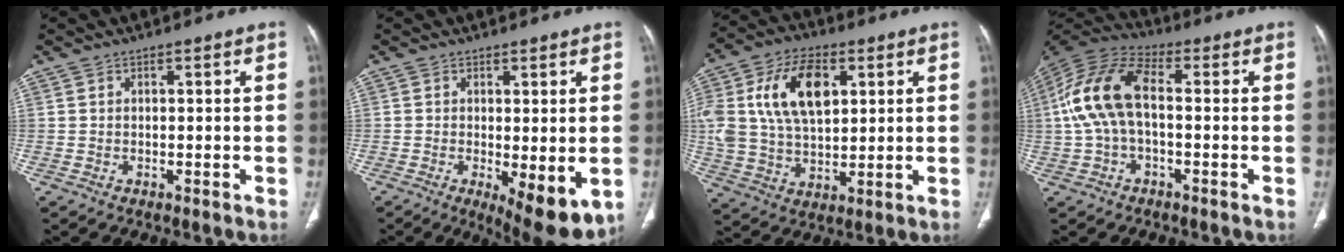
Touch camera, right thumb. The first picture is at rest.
{"total": 9.1, "force": [-2.1, 3.0, 8.3], "torque": [-0.119, -0.026, -0.024]}
{"total": 20.0, "force": [5.7, 11.8, 15.1], "torque": [-0.297, -0.005, 0.105]}
{"total": 13.6, "force": [0.0, 7.1, 11.5], "torque": [-0.244, 0.038, -0.008]}